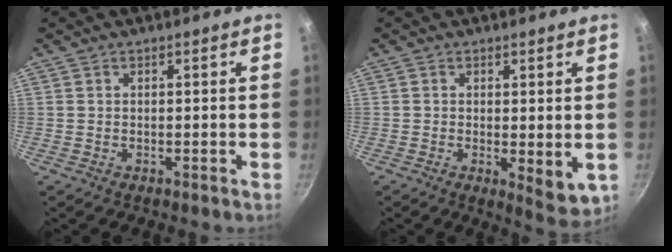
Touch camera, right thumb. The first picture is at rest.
{"total": 5.9, "force": [-0.3, 2.5, 5.4], "torque": [-0.073, -0.015, 0.000]}